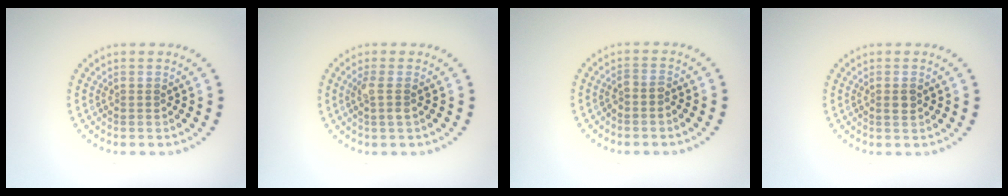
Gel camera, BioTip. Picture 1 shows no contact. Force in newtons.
{"total": 1.6, "press": 1.4, "slide": 0.8}
{"total": 1.0, "press": 0.8, "slide": 0.6}
{"total": 1.1, "press": 1.0, "slide": 0.3}